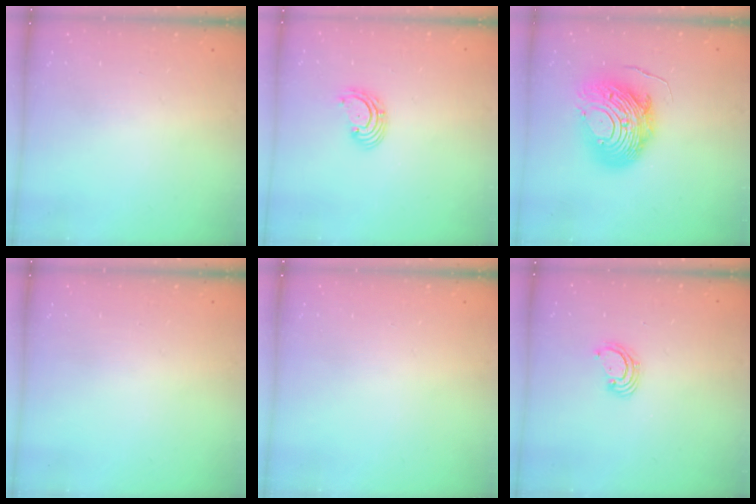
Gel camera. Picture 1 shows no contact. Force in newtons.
{"total": 2.7, "press": 2.7, "slide": 0.1}
{"total": 14.7, "press": 14.7, "slide": 1.1}
{"total": 0.0}
{"total": 0.0}
{"total": 3.5, "press": 3.5, "slide": 0.2}